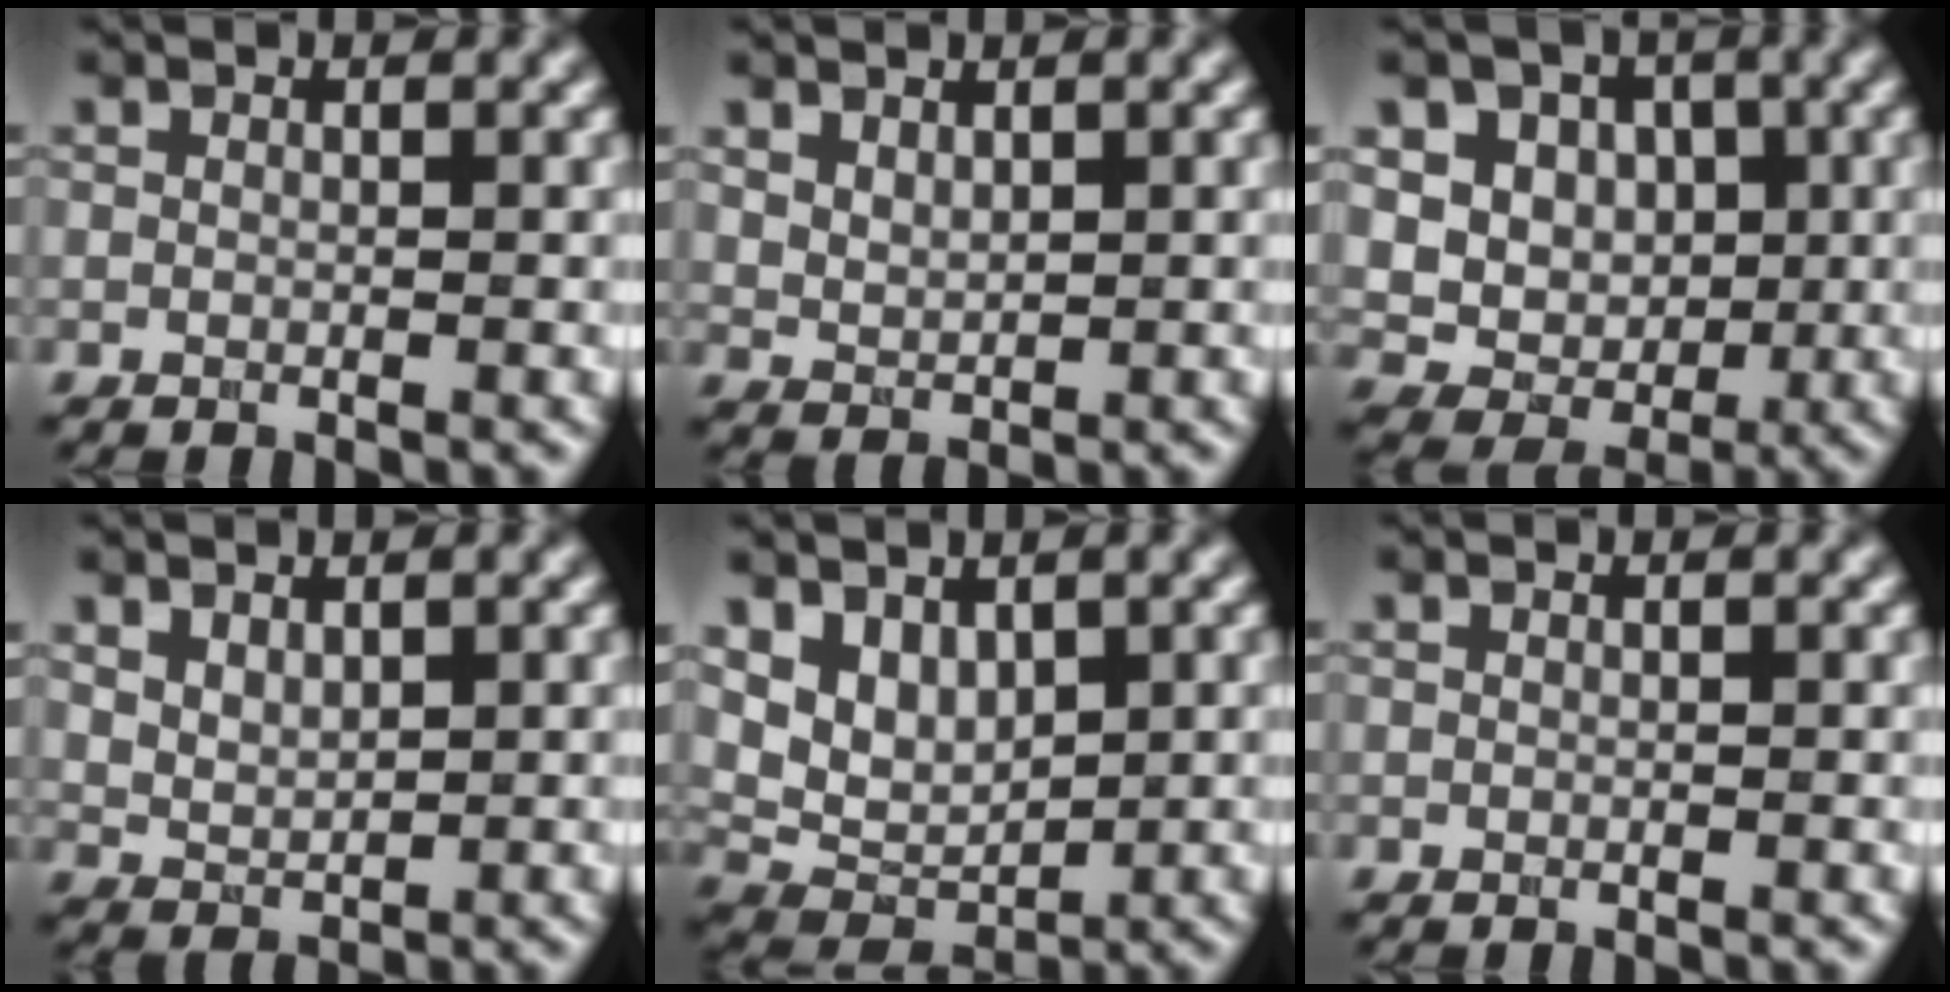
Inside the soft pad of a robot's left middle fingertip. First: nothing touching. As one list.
[{"total": 1.6, "force": [1.2, 0.9, 0.7], "torque": [-0.016, -0.003, 0.029]}, {"total": 9.9, "force": [2.4, 8.5, 4.5], "torque": [-0.068, 0.019, 0.033]}, {"total": 2.0, "force": [1.3, 1.1, 1.1], "torque": [-0.024, -0.004, 0.031]}, {"total": 3.9, "force": [2.0, 2.4, 2.4], "torque": [-0.048, -0.014, 0.039]}, {"total": 0.0}]